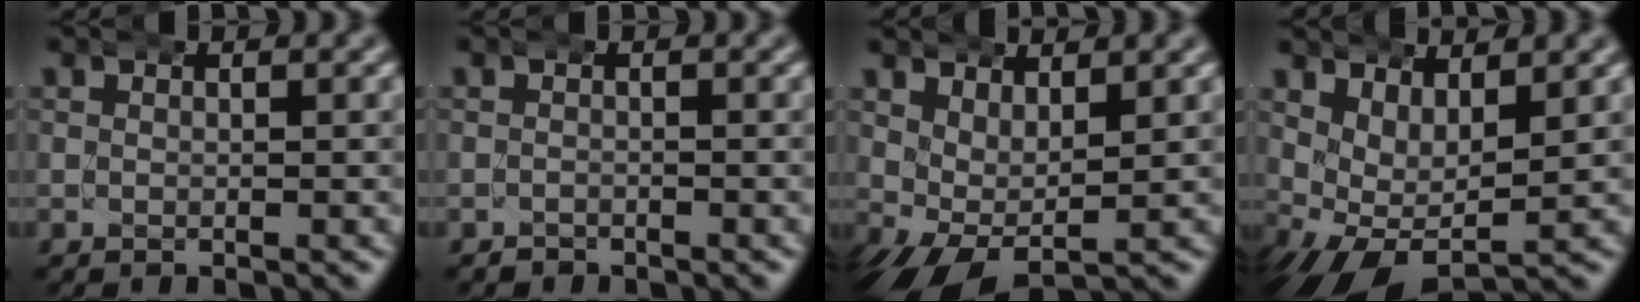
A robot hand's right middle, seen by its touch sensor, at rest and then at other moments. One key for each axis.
{"total": 1.2, "fx": -1.0, "fy": 0.7, "fz": -0.2, "tx": -0.007, "ty": 0.002, "tz": -0.018}
{"total": 4.9, "fx": -1.3, "fy": 3.6, "fz": 3.0, "tx": -0.077, "ty": -0.029, "tz": -0.013}
{"total": 5.5, "fx": -1.6, "fy": 4.1, "fz": 3.4, "tx": -0.097, "ty": -0.036, "tz": -0.011}